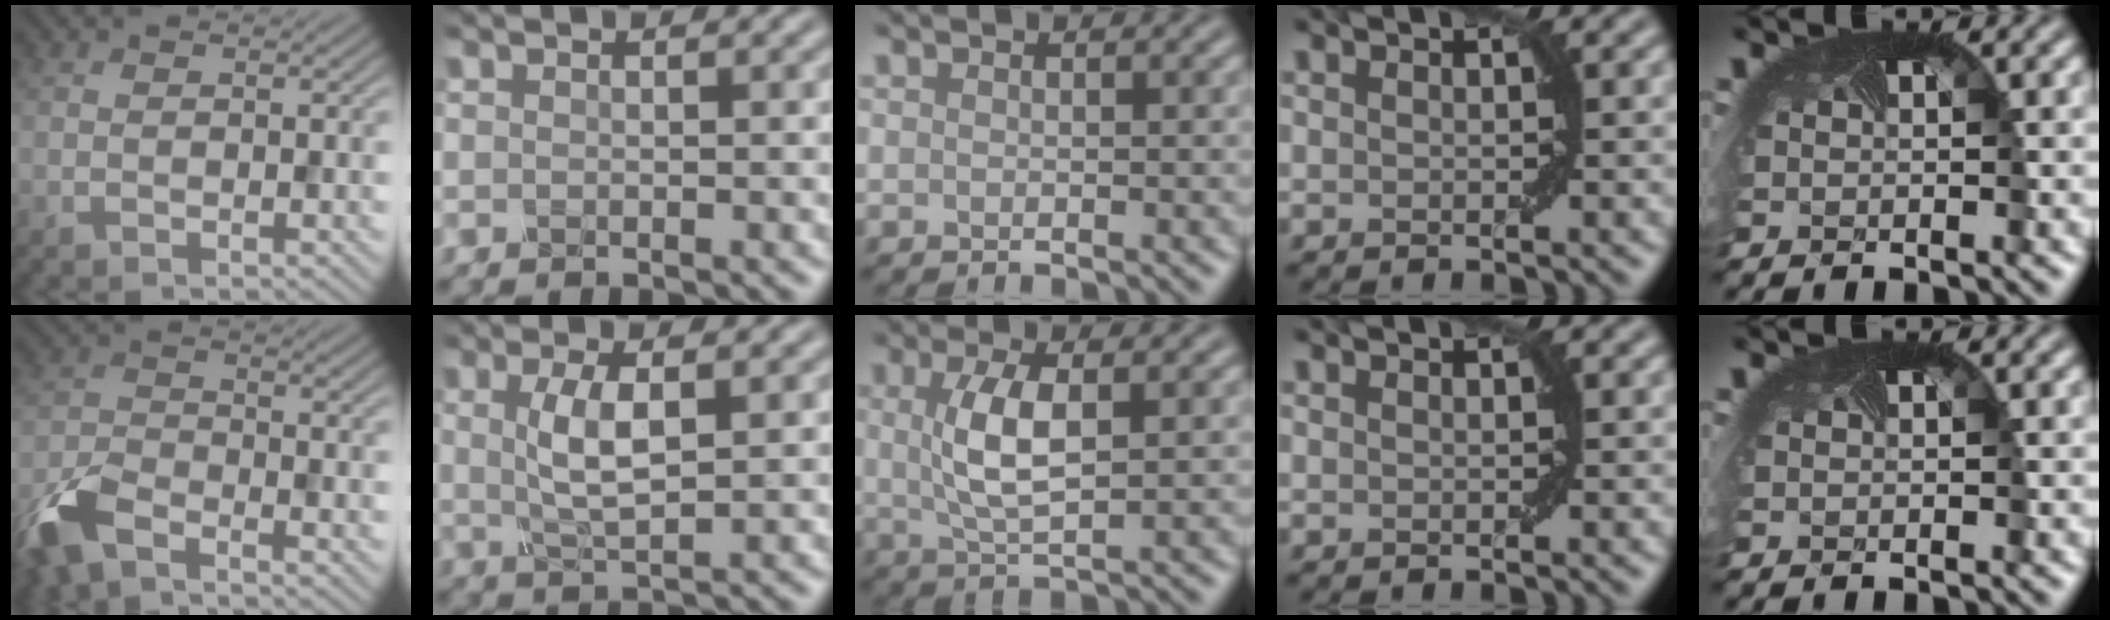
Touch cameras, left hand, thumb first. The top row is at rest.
{"thumb": {"total": 6.7, "force": [-4.8, 2.7, 3.9], "torque": [-0.090, -0.010, -0.111]}, "index": {"total": 3.7, "force": [0.8, 1.1, 3.4], "torque": [-0.073, 0.000, 0.018]}, "middle": {"total": 4.5, "force": [0.8, 1.5, 4.2], "torque": [-0.092, 0.002, 0.016]}}